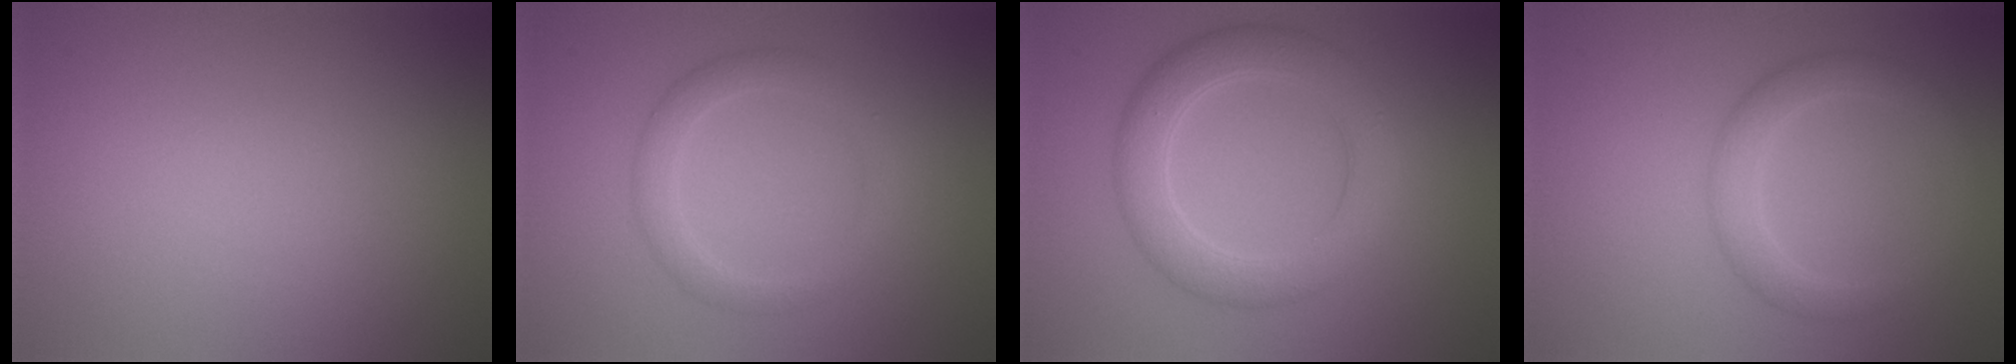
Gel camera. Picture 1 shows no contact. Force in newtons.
{"total": 2.5, "press": 2.5, "slide": 0.2}
{"total": 5.0, "press": 5.0, "slide": 0.3}
{"total": 2.8, "press": 2.8, "slide": 0.1}